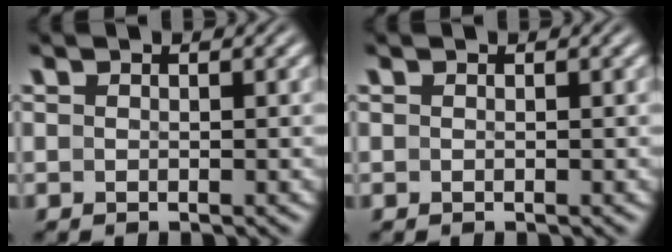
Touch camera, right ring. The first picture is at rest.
{"total": 0.0}